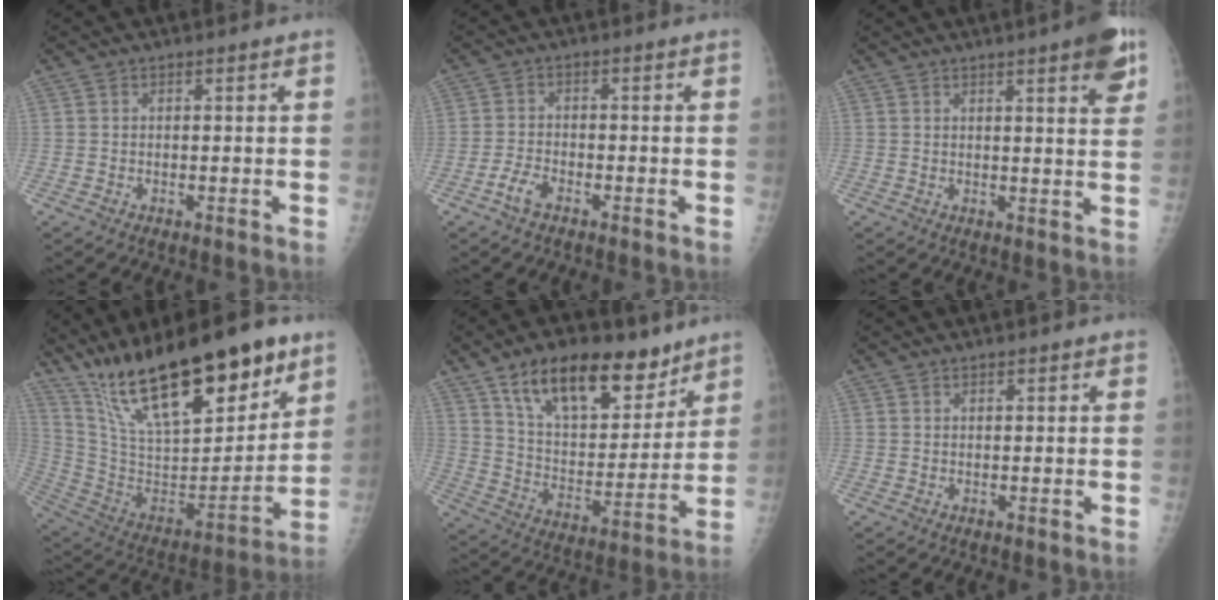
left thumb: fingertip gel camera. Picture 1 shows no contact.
{"total": 3.3, "force": [-2.1, 1.5, 2.0], "torque": [-0.043, 0.013, -0.042]}
{"total": 7.8, "force": [4.2, 1.4, 6.4], "torque": [-0.071, -0.014, 0.049]}
{"total": 30.4, "force": [19.8, 10.0, 20.8], "torque": [-0.321, -0.062, 0.346]}
{"total": 20.8, "force": [13.4, 10.0, 12.4], "torque": [-0.157, -0.059, 0.232]}
{"total": 0.9, "force": [0.7, 0.3, 0.5], "torque": [-0.006, -0.002, 0.008]}